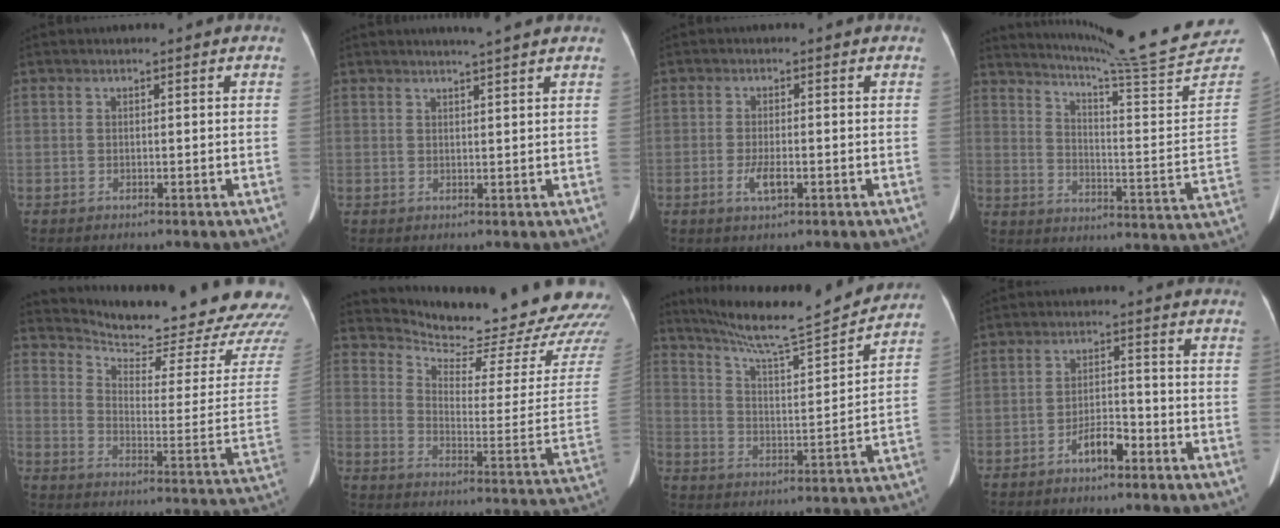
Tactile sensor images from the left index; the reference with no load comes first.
{"total": 4.4, "force": [3.9, -0.4, 2.1], "torque": [-0.032, 0.010, 0.049]}
{"total": 2.8, "force": [-0.9, 0.8, 2.5], "torque": [-0.053, -0.003, -0.015]}
{"total": 23.7, "force": [21.9, -2.3, 8.6], "torque": [-0.144, -0.117, 0.283]}
{"total": 24.6, "force": [23.1, 3.2, 7.7], "torque": [-0.116, -0.101, 0.286]}
{"total": 23.0, "force": [22.2, 2.9, 5.4], "torque": [-0.085, -0.109, 0.275]}
{"total": 17.6, "force": [16.1, 0.3, 7.2], "torque": [-0.128, -0.004, 0.247]}
{"total": 4.0, "force": [-2.6, 1.2, 2.7], "torque": [-0.051, 0.006, -0.047]}